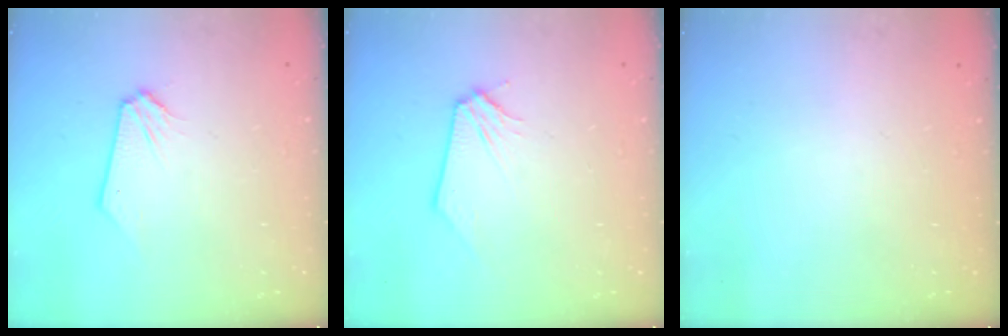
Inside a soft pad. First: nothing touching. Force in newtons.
{"total": 0.0}
{"total": 0.7, "press": 0.7, "slide": 0.1}